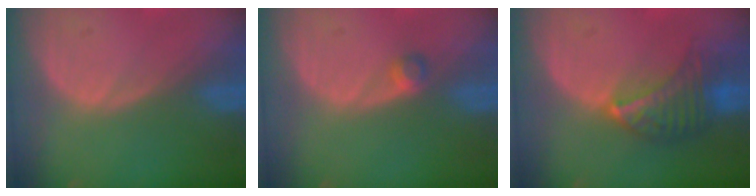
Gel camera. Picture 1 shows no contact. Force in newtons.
{"total": 1.6, "press": 1.4, "slide": 0.8}
{"total": 6.9, "press": 6.2, "slide": 2.8}